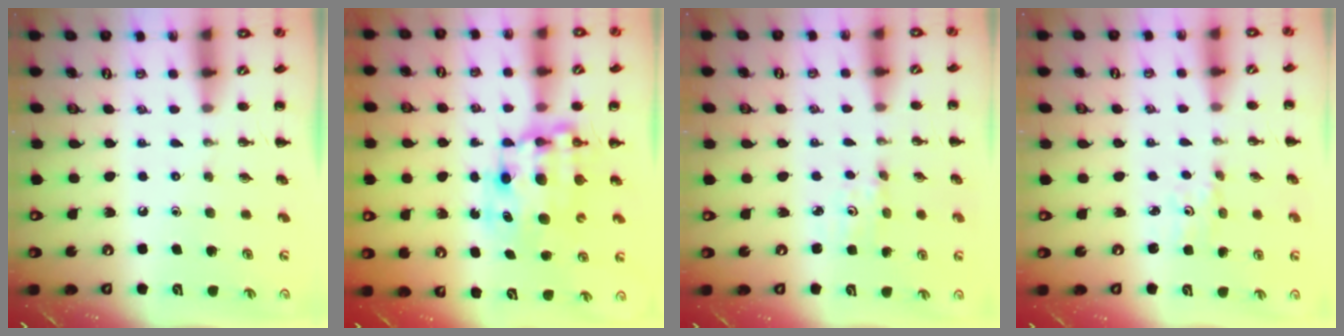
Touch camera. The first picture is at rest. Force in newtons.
{"total": 9.7, "press": 9.4, "slide": 2.6}
{"total": 1.5, "press": 1.4, "slide": 0.5}
{"total": 1.2, "press": 1.1, "slide": 0.4}